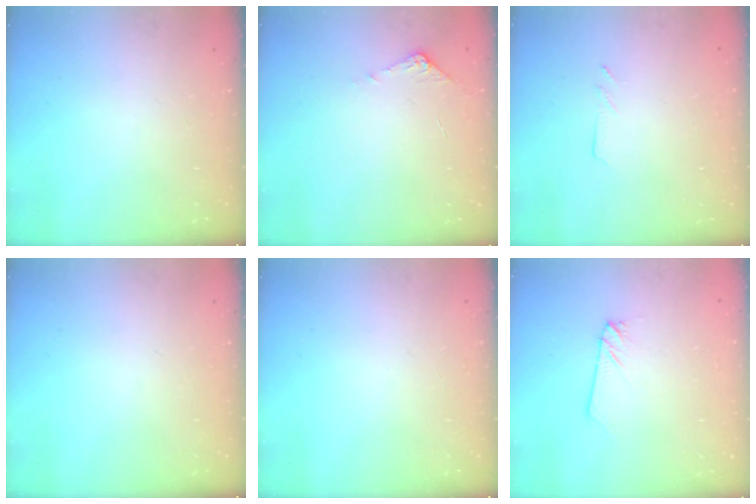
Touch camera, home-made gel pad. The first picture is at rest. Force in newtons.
{"total": 6.5, "press": 6.4, "slide": 0.6}
{"total": 2.2, "press": 2.2, "slide": 0.2}
{"total": 0.0}
{"total": 0.0}
{"total": 1.4, "press": 1.4, "slide": 0.1}